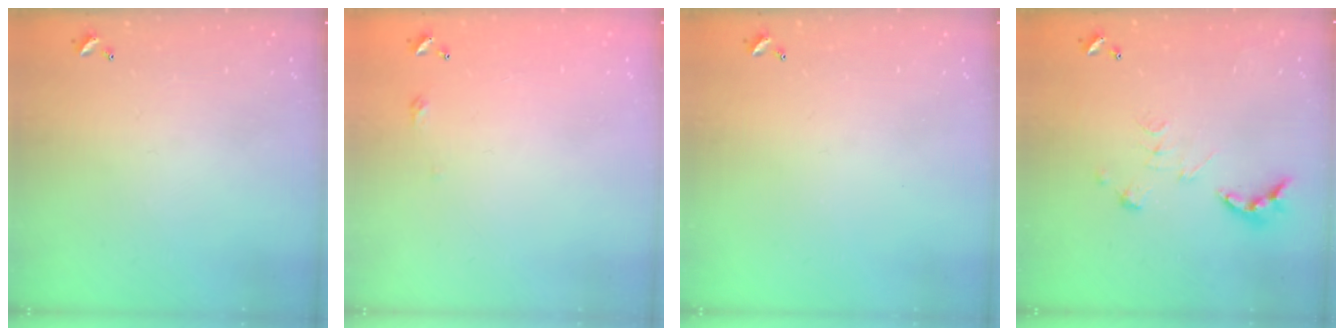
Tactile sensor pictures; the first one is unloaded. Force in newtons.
{"total": 2.7, "press": 2.6, "slide": 0.4}
{"total": 0.0}
{"total": 2.7, "press": 2.2, "slide": 1.5}